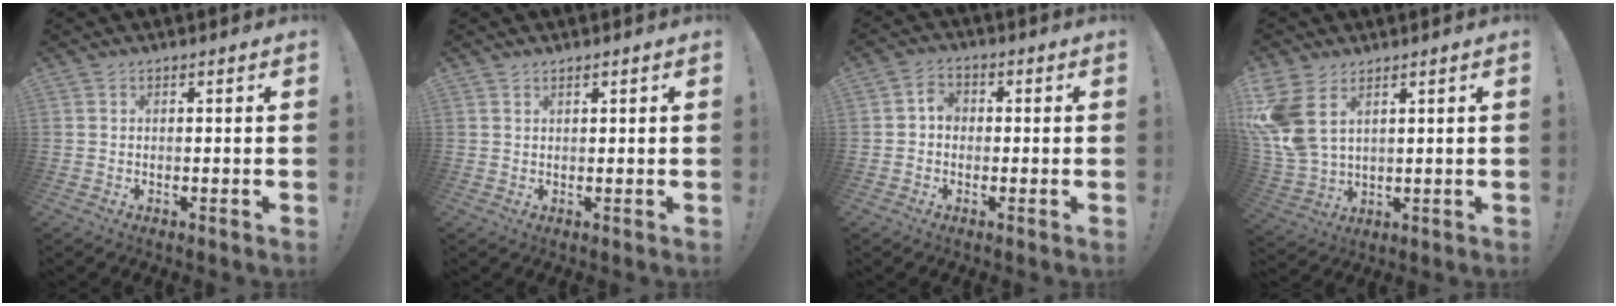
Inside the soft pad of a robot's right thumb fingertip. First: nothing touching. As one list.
[{"total": 0.9, "force": [0.8, 0.0, 0.3], "torque": [-0.001, -0.004, 0.013]}, {"total": 4.0, "force": [-0.7, 3.2, 2.3], "torque": [-0.036, 0.009, -0.013]}, {"total": 10.2, "force": [5.1, 5.8, 6.7], "torque": [-0.140, -0.025, 0.101]}]